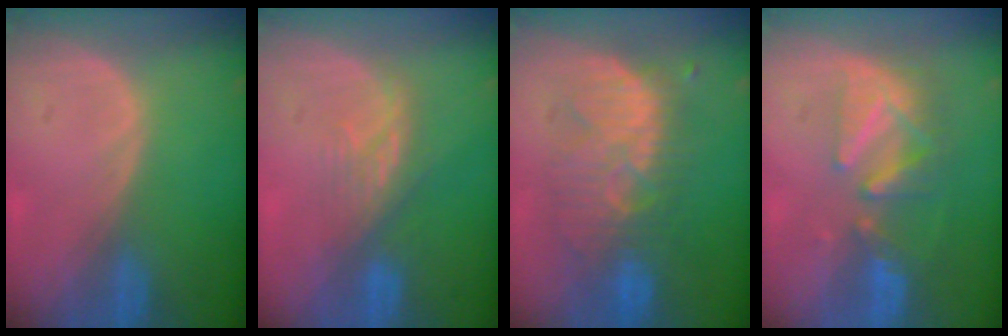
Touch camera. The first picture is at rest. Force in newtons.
{"total": 4.3, "press": 4.0, "slide": 1.4}
{"total": 9.1, "press": 9.1, "slide": 0.6}
{"total": 8.2, "press": 7.5, "slide": 3.4}